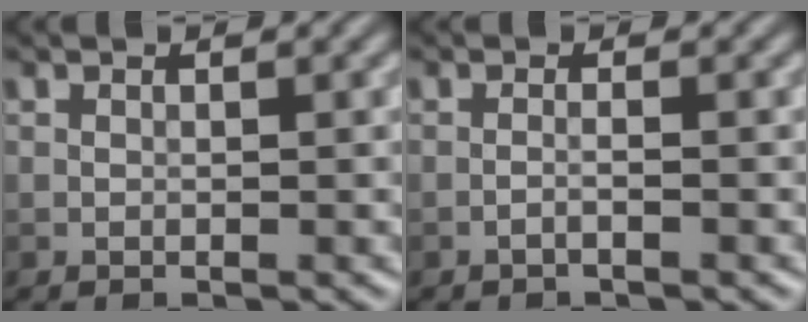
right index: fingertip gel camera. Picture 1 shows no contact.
{"total": 0.9, "force": [-0.5, 0.1, 0.7], "torque": [-0.010, 0.003, -0.014]}